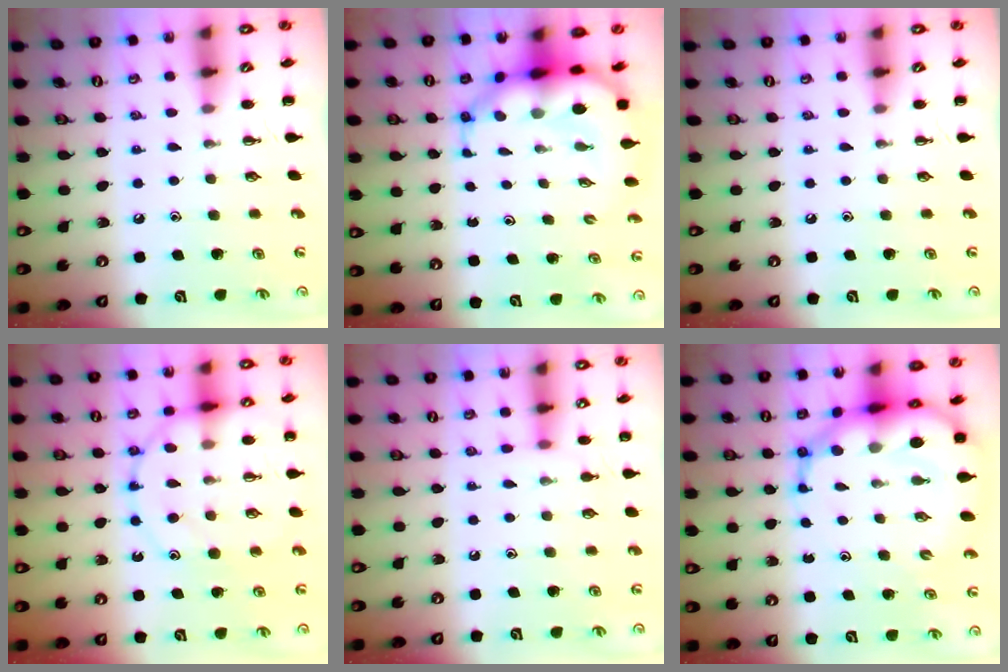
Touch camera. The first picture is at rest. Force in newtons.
{"total": 9.4, "press": 9.0, "slide": 2.6}
{"total": 0.0}
{"total": 14.2, "press": 14.1, "slide": 1.2}
{"total": 5.2, "press": 5.0, "slide": 1.5}
{"total": 14.5, "press": 13.9, "slide": 4.1}